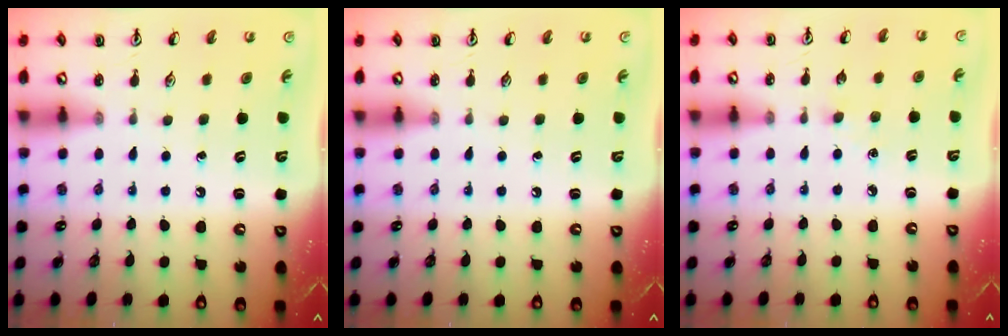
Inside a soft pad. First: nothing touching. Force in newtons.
{"total": 0.0}
{"total": 2.9, "press": 2.9, "slide": 0.4}